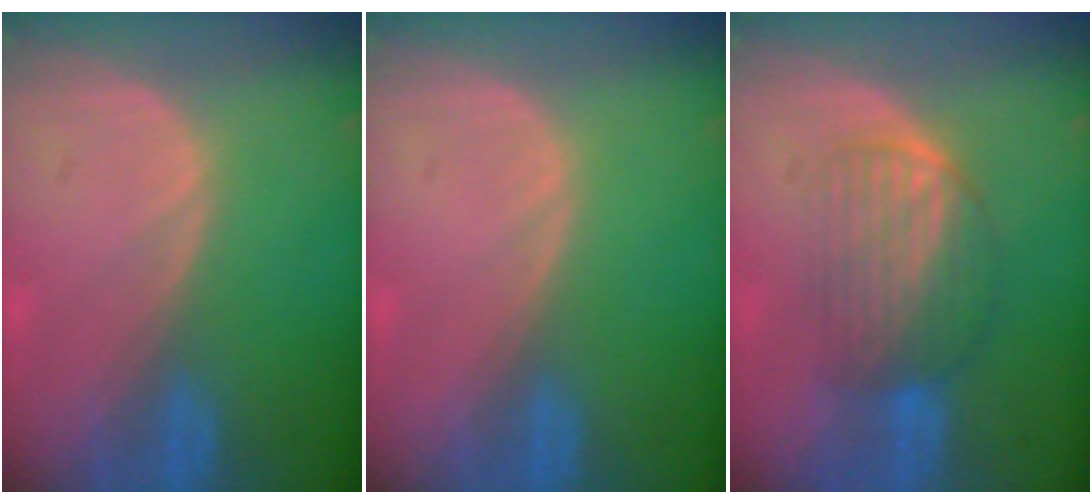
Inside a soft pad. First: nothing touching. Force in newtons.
{"total": 0.0}
{"total": 6.3, "press": 6.2, "slide": 1.5}